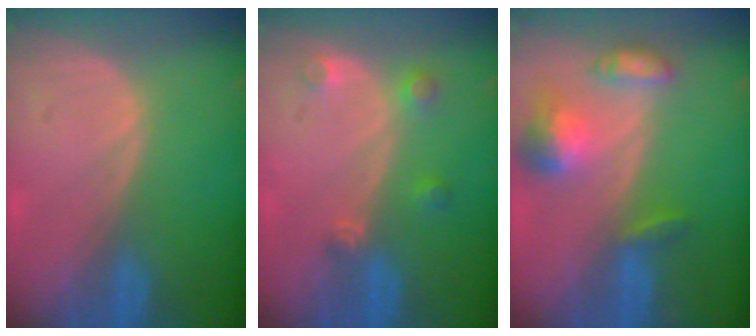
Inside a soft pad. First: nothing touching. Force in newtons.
{"total": 3.3, "press": 3.0, "slide": 1.4}
{"total": 7.1, "press": 6.6, "slide": 2.6}